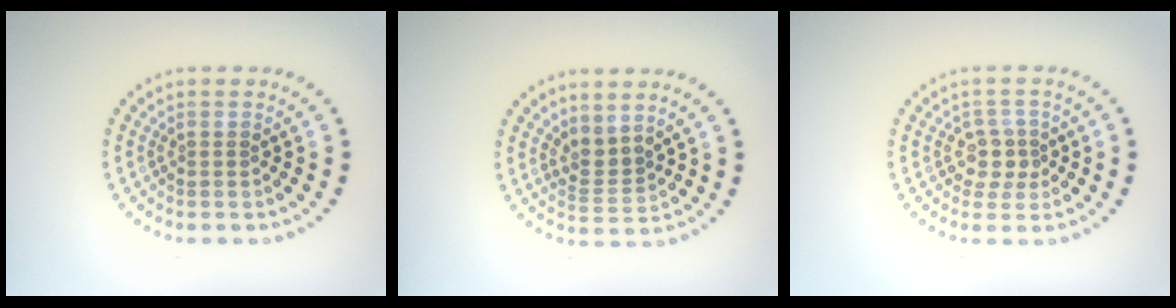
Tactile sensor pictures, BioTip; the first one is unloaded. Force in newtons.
{"total": 2.2, "press": 1.4, "slide": 1.7}
{"total": 2.4, "press": 2.1, "slide": 1.2}